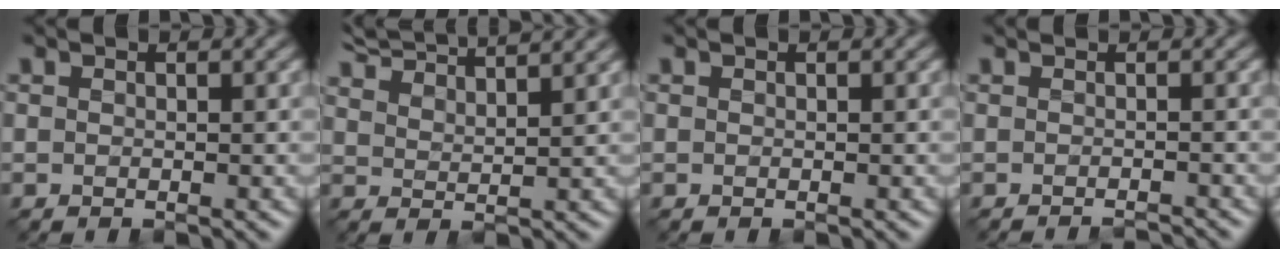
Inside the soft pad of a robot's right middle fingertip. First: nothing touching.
{"total": 7.2, "force": [6.6, 1.0, 2.9], "torque": [-0.045, 0.017, 0.087]}
{"total": 0.0}
{"total": 1.9, "force": [-1.3, 0.5, 1.3], "torque": [0.003, -0.004, -0.022]}